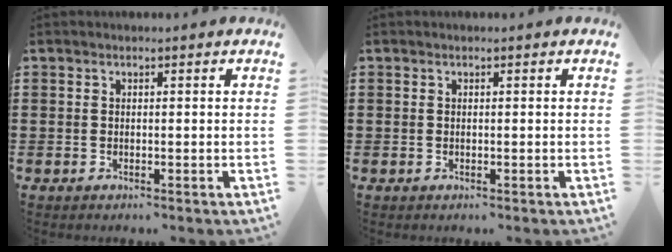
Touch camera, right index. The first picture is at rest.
{"total": 0.0}